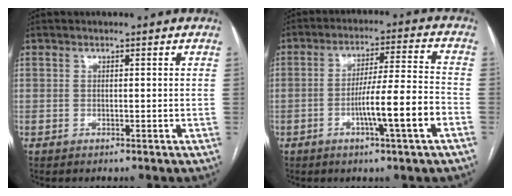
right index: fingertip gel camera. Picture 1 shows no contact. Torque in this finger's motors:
{"motor_torque": [1.41, -0.64, 0.72, 0.15]}